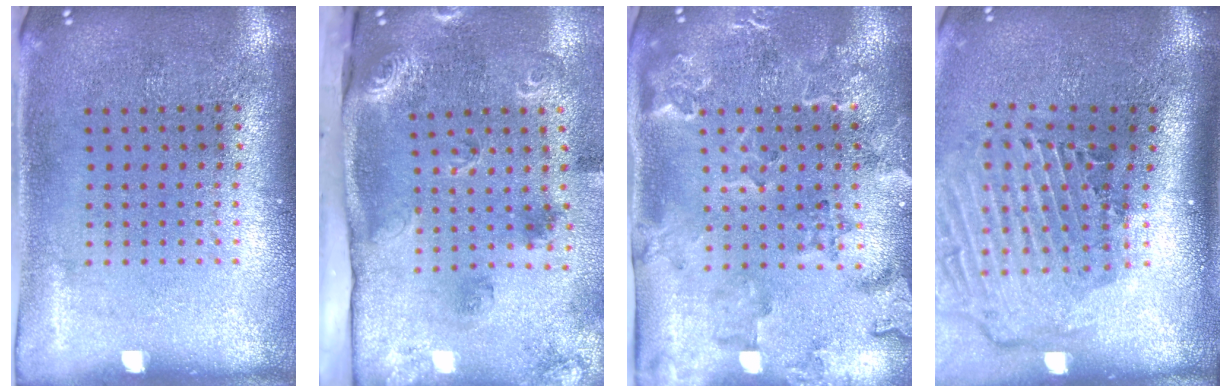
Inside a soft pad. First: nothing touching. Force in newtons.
{"total": 2.3, "press": 1.8, "slide": 1.5}
{"total": 2.4, "press": 2.2, "slide": 0.8}
{"total": 2.9, "press": 1.9, "slide": 2.1}